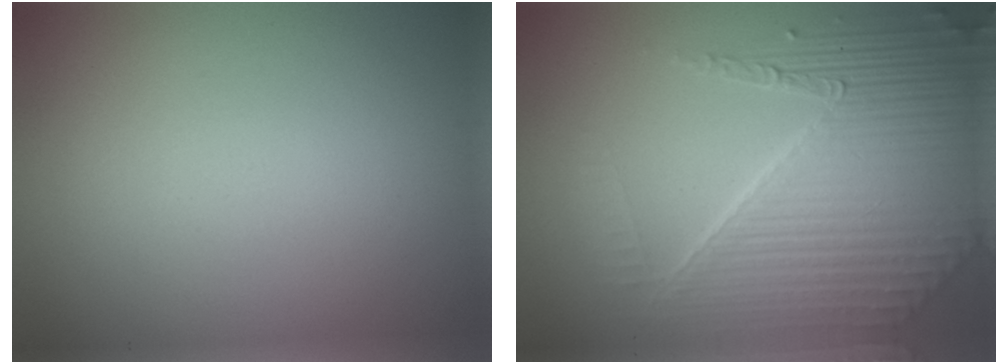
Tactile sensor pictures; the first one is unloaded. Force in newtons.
{"total": 8.0, "press": 5.5, "slide": 5.9}